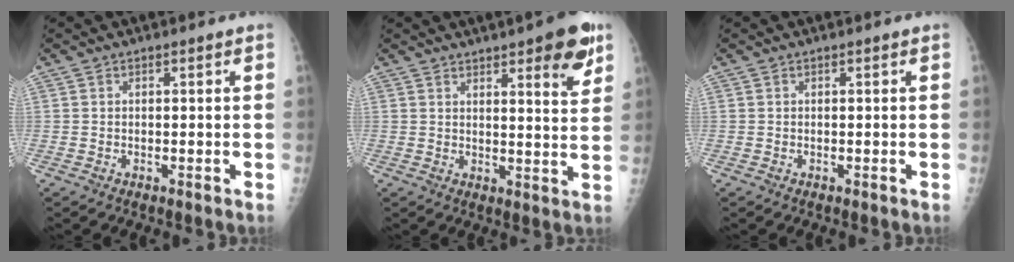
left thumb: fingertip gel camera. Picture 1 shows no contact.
{"total": 9.8, "force": [5.7, 2.7, 7.5], "torque": [-0.076, -0.028, 0.072]}
{"total": 0.0}